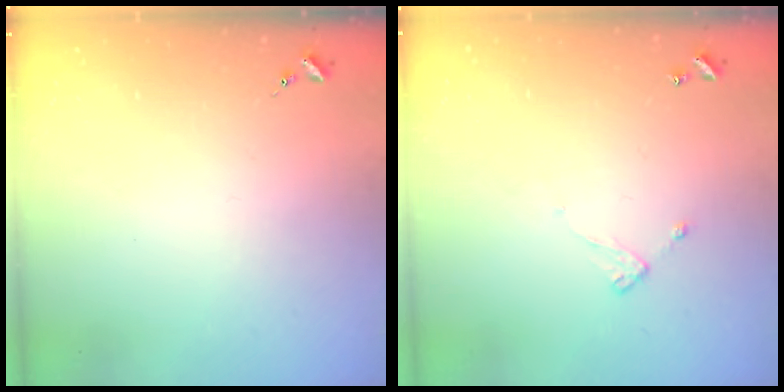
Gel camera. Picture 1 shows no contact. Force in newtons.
{"total": 5.8, "press": 5.8, "slide": 0.5}